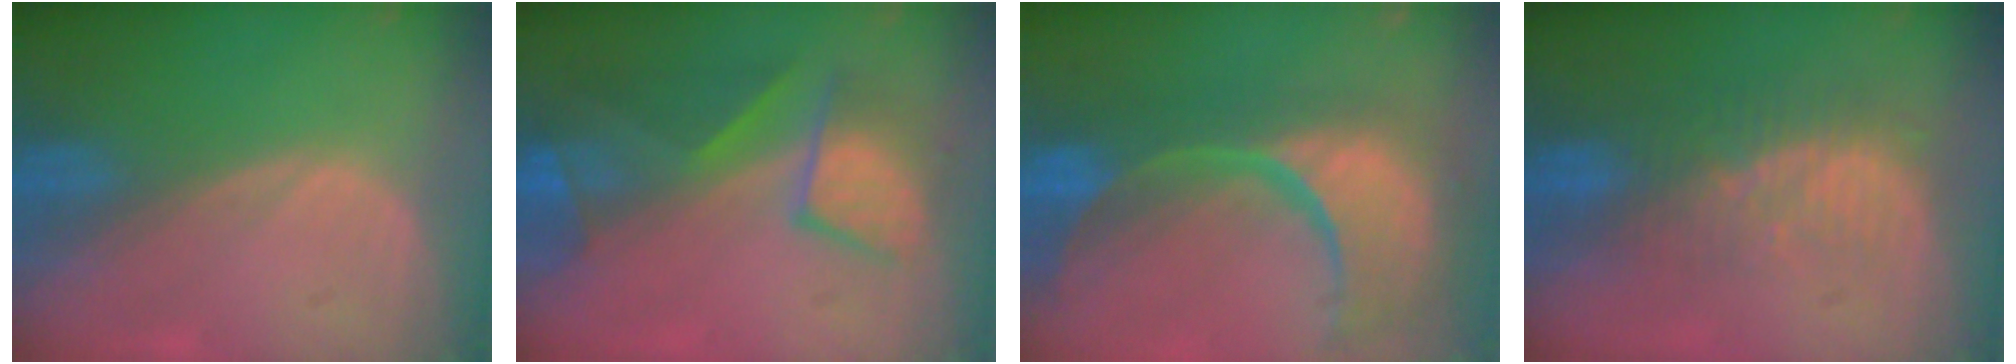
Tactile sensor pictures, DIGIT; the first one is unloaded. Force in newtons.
{"total": 9.4, "press": 8.4, "slide": 4.2}
{"total": 15.2, "press": 12.1, "slide": 9.2}
{"total": 8.4, "press": 7.5, "slide": 3.8}